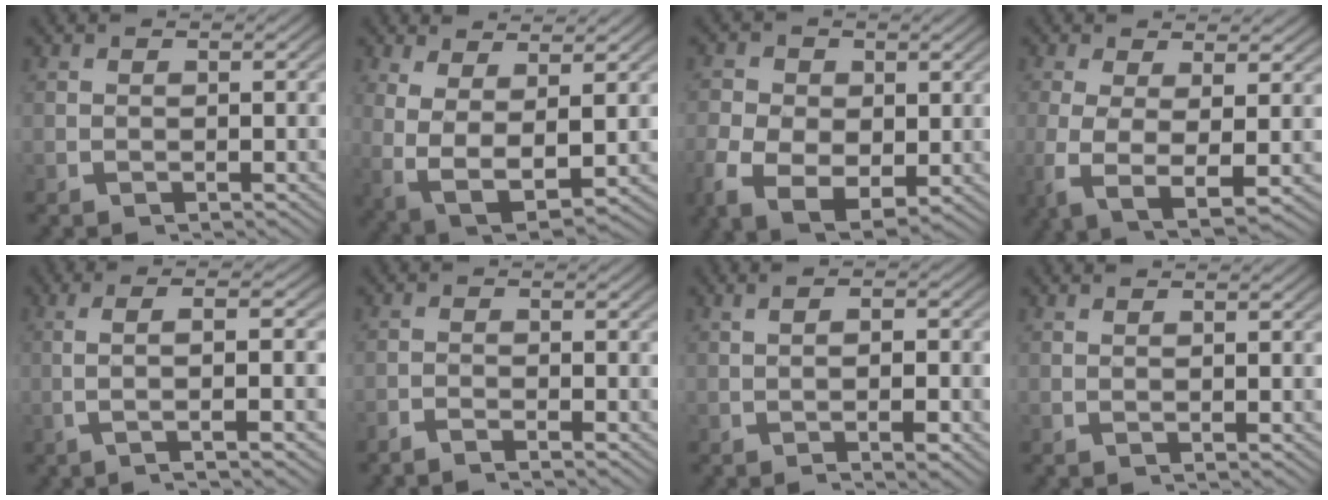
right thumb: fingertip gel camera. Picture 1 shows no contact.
{"total": 8.4, "force": [-0.8, 5.9, 5.9], "torque": [-0.155, -0.051, 0.011]}
{"total": 7.6, "force": [-1.6, 5.7, 4.8], "torque": [-0.114, -0.050, -0.003]}
{"total": 6.8, "force": [-1.1, 3.3, 5.9], "torque": [-0.147, -0.045, 0.006]}
{"total": 6.4, "force": [-0.2, 1.2, 6.2], "torque": [-0.107, 0.015, -0.008]}
{"total": 1.6, "force": [-1.6, 0.2, 0.4], "torque": [-0.003, -0.003, -0.037]}
{"total": 3.0, "force": [-0.4, 1.1, 2.7], "torque": [-0.035, 0.005, -0.011]}
{"total": 0.6, "force": [0.3, -0.2, 0.5], "torque": [-0.013, -0.002, 0.009]}